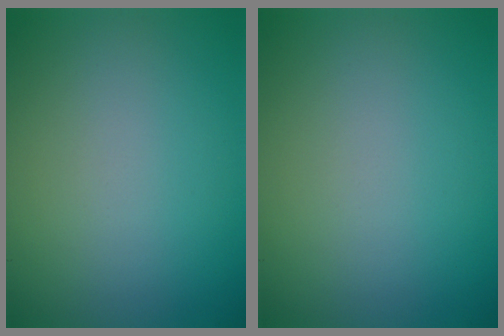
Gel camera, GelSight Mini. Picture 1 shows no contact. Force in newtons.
{"total": 0.0}